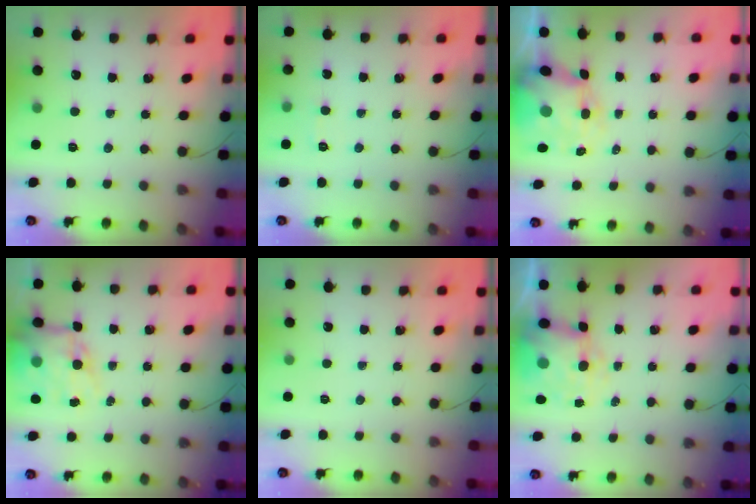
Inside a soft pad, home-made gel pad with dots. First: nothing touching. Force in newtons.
{"total": 4.3, "press": 4.1, "slide": 1.2}
{"total": 7.2, "press": 6.8, "slide": 2.4}
{"total": 14.3, "press": 13.9, "slide": 3.3}
{"total": 0.0}
{"total": 8.1, "press": 7.9, "slide": 1.9}